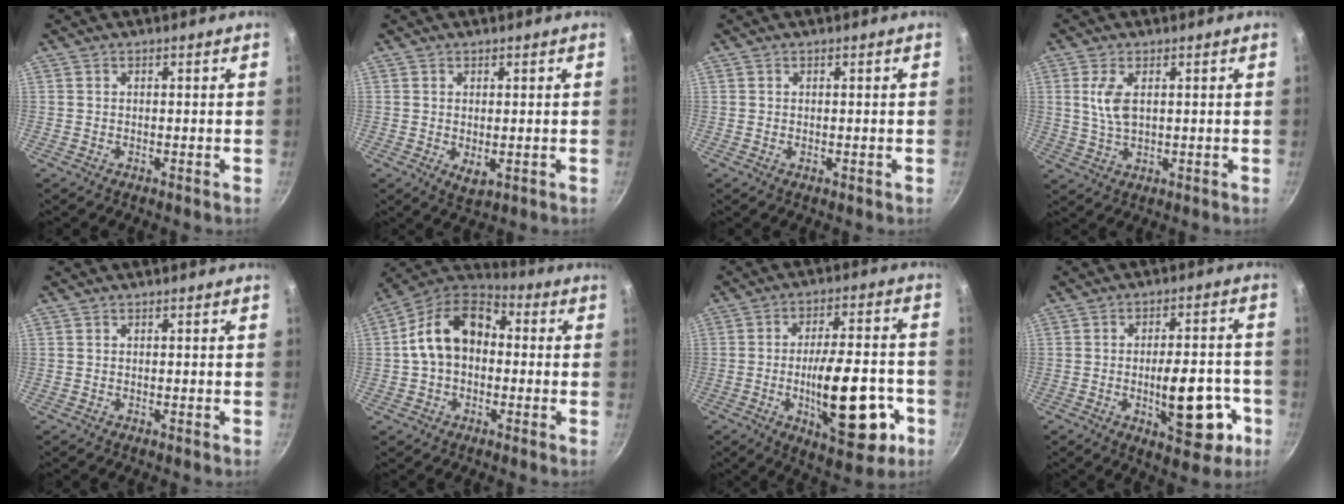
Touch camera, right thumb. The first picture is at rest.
{"total": 2.8, "force": [0.0, 1.5, 2.4], "torque": [-0.036, -0.014, 0.003]}
{"total": 0.0}
{"total": 5.4, "force": [1.3, 2.6, 4.5], "torque": [-0.090, -0.006, 0.027]}
{"total": 0.0}
{"total": 14.2, "force": [0.6, 10.1, 10.0], "torque": [-0.145, 0.041, -0.009]}
{"total": 19.0, "force": [-5.6, 7.3, 16.6], "torque": [-0.221, 0.021, -0.073]}
{"total": 13.9, "force": [-4.2, 5.9, 11.8], "torque": [-0.131, 0.020, -0.050]}